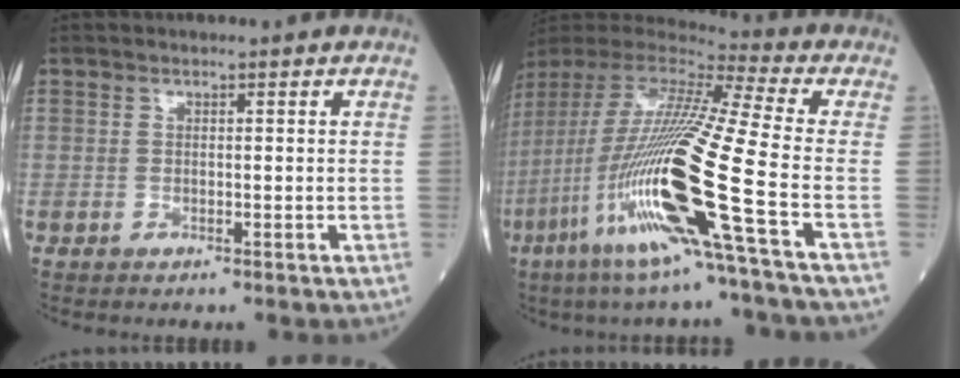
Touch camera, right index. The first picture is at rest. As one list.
[{"total": 25.2, "force": [-8.4, -0.6, 23.7], "torque": [-0.491, -0.048, -0.171]}]